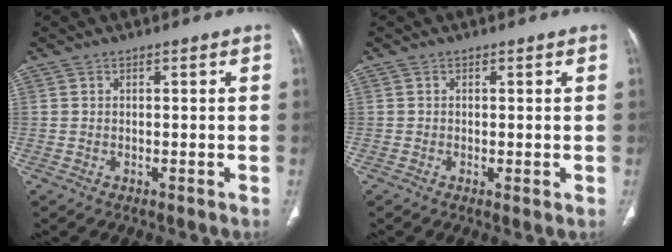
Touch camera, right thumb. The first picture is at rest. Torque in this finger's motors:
{"motor_torque": [-0.30, 0.13, -0.38, 0.04, -0.03]}